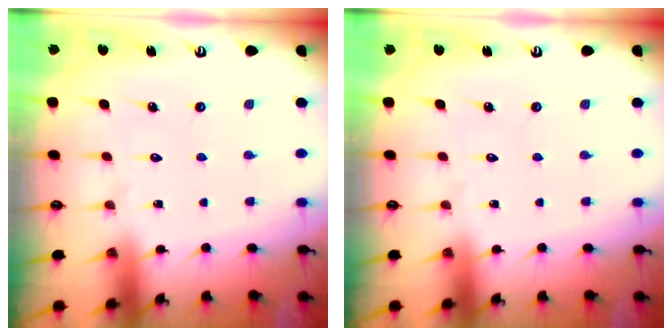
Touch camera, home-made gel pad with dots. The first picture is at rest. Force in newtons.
{"total": 0.0}